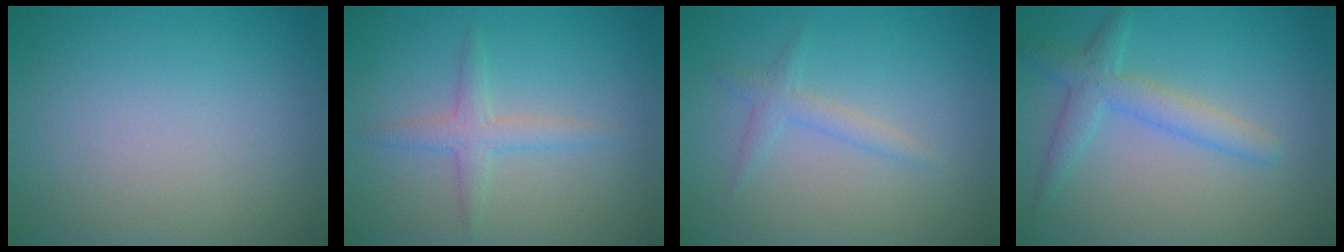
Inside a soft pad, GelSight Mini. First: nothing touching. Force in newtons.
{"total": 2.2, "press": 2.2, "slide": 0.1}
{"total": 1.5, "press": 1.5, "slide": 0.1}
{"total": 2.1, "press": 2.1, "slide": 0.1}